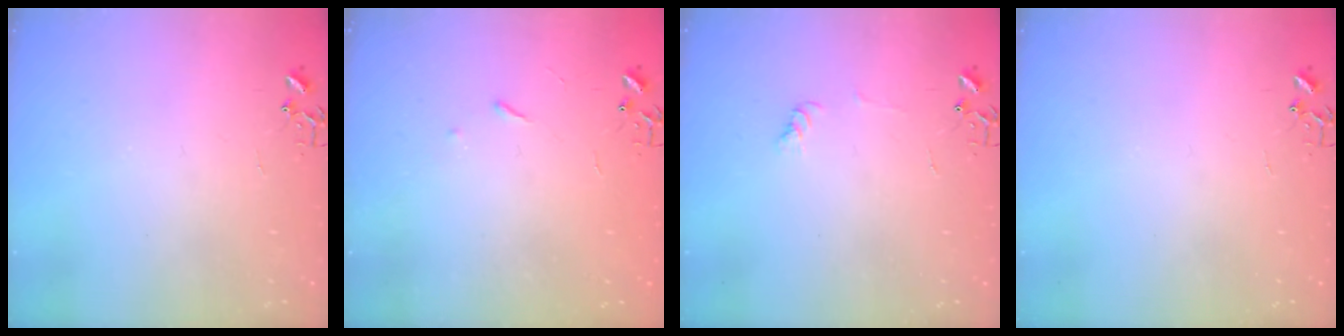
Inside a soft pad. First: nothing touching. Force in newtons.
{"total": 2.9, "press": 2.8, "slide": 0.5}
{"total": 4.9, "press": 4.9, "slide": 0.7}
{"total": 0.0}